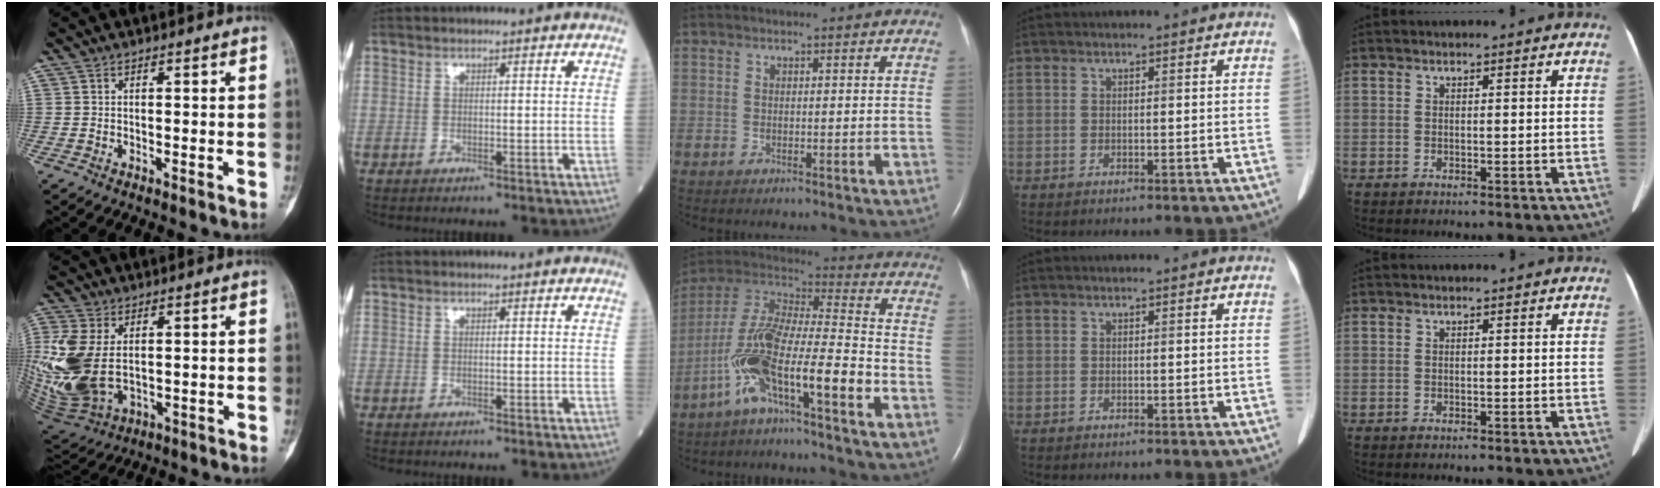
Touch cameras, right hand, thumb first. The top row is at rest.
{"thumb": {"total": 16.5, "force": [0.9, 10.5, 12.7], "torque": [-0.303, -0.019, 0.036]}, "middle": {"total": 14.2, "force": [-6.8, 1.8, 12.4], "torque": [-0.247, 0.006, -0.129]}}